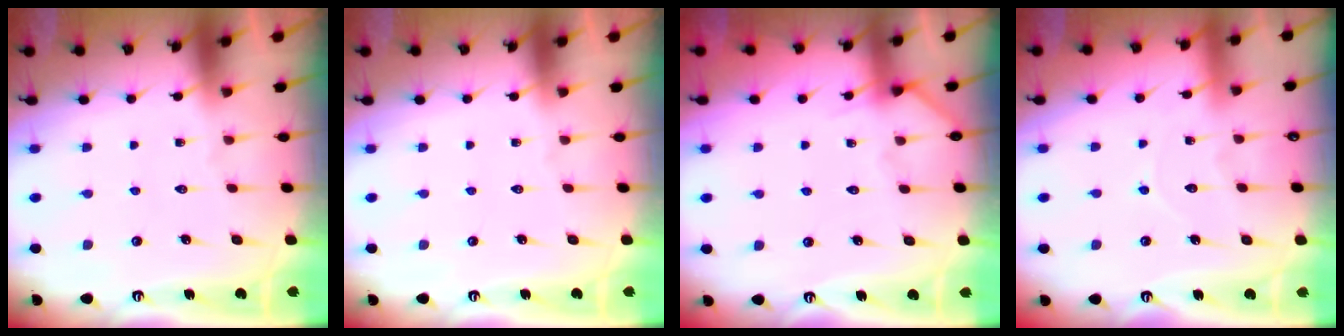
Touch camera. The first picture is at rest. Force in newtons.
{"total": 0.0}
{"total": 2.8, "press": 2.8, "slide": 0.2}
{"total": 4.6, "press": 4.6, "slide": 0.1}